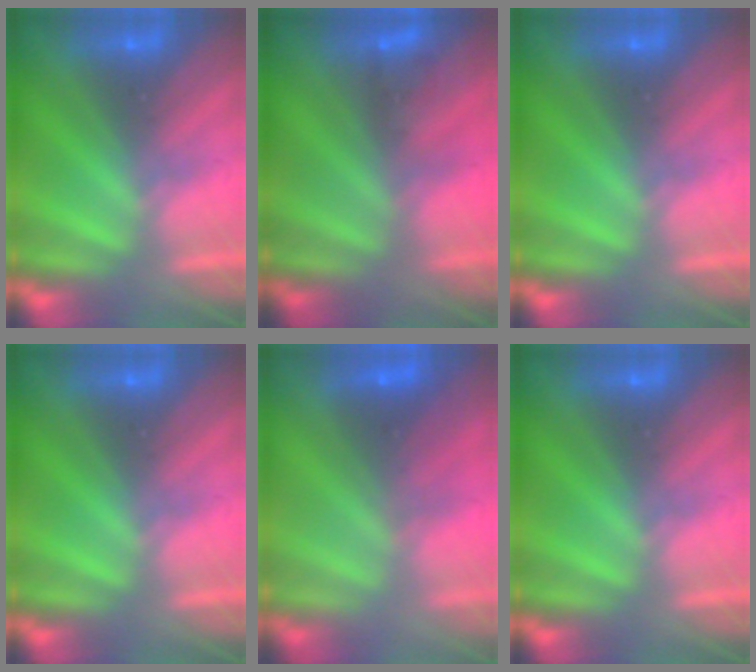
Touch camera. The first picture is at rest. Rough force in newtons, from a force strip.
{"total": 2.1}
{"total": 0.0}
{"total": 0.0}
{"total": 1.9}
{"total": 0.0}